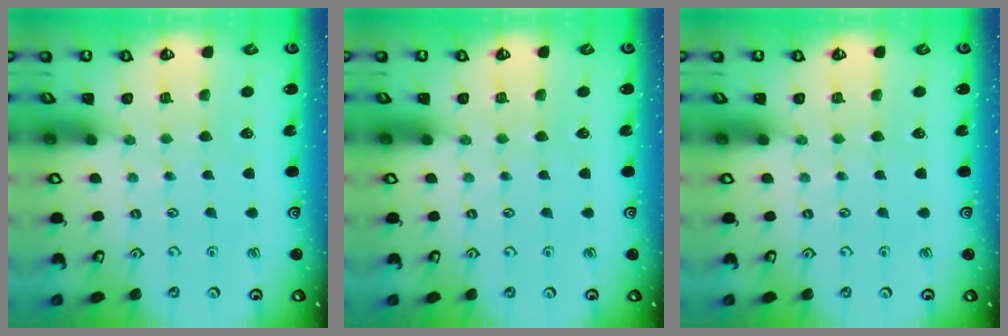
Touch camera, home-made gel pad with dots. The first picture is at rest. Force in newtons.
{"total": 0.0}
{"total": 0.0}